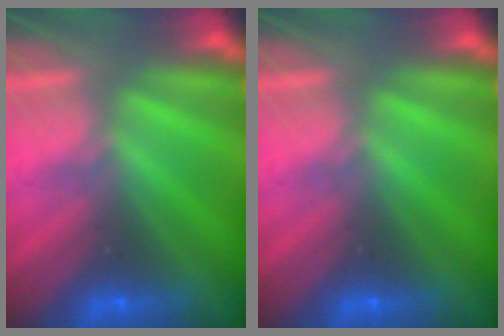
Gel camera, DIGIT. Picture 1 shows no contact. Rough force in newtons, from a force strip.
{"total": 0.0}